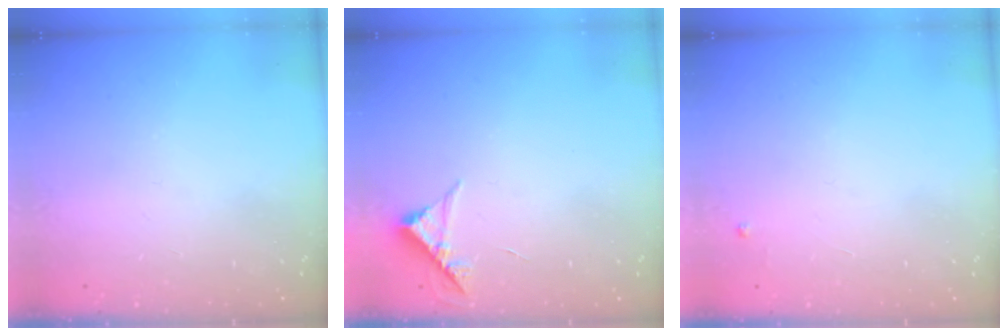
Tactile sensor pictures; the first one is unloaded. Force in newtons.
{"total": 4.6, "press": 4.6, "slide": 0.3}
{"total": 2.4, "press": 2.4, "slide": 0.4}